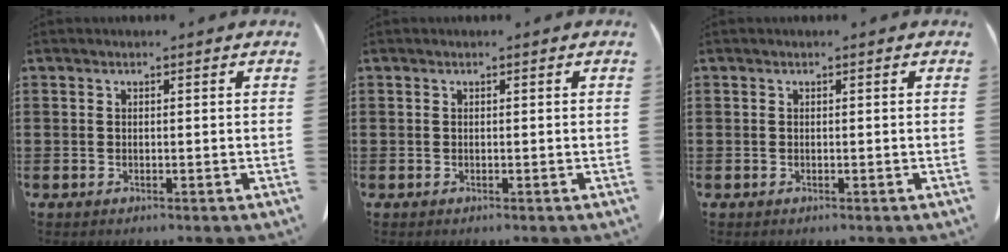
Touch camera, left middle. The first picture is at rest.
{"total": 0.0}
{"total": 0.0}